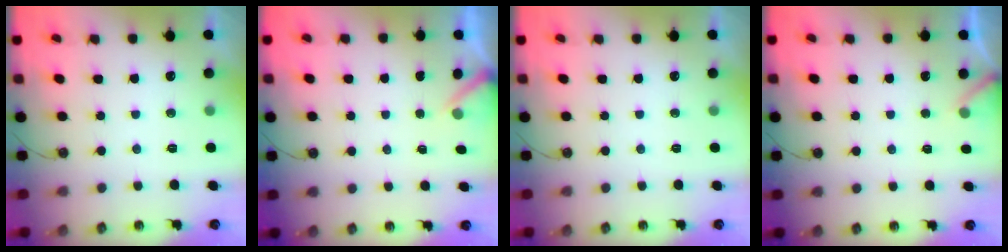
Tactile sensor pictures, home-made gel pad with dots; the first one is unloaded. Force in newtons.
{"total": 2.4, "press": 2.4, "slide": 0.3}
{"total": 0.0}
{"total": 4.0, "press": 4.0, "slide": 0.3}